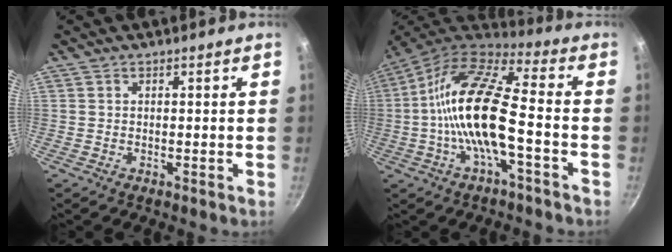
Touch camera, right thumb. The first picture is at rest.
{"total": 17.5, "force": [-3.2, 5.9, 16.2], "torque": [-0.307, 0.040, -0.079]}